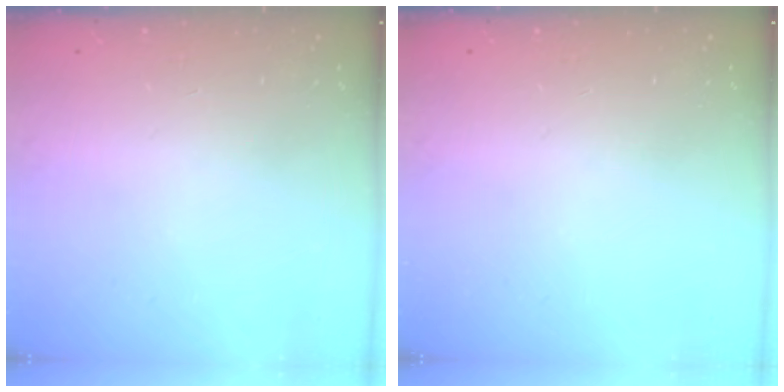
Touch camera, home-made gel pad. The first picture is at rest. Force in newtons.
{"total": 0.0}